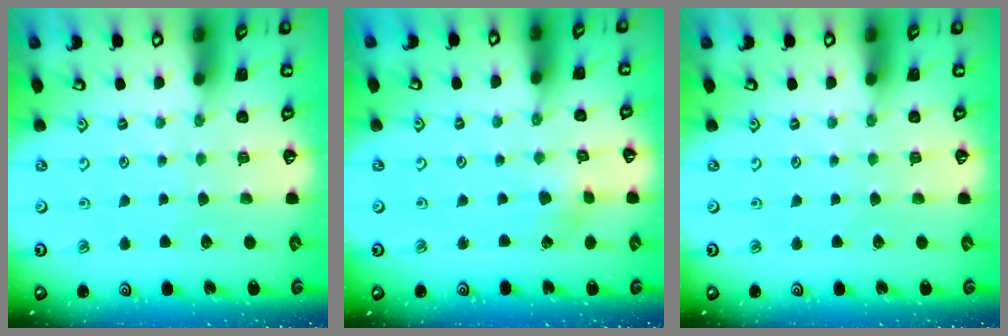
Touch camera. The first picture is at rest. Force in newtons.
{"total": 1.5, "press": 1.5, "slide": 0.2}
{"total": 0.0}